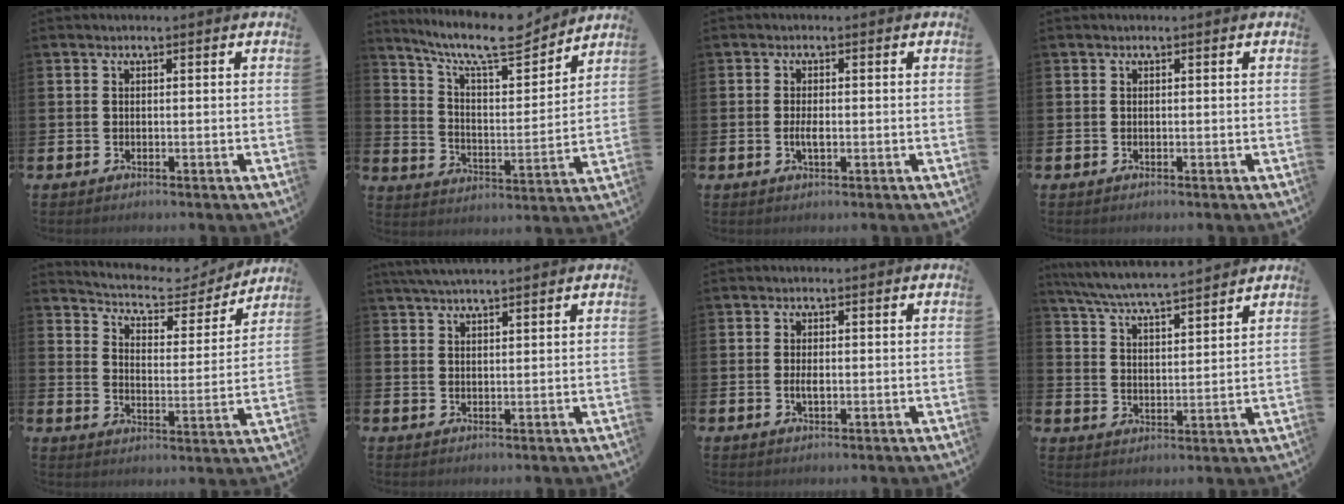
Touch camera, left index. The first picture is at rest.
{"total": 10.6, "force": [9.2, 2.3, 4.8], "torque": [-0.107, -0.059, 0.157]}
{"total": 2.0, "force": [-0.2, 0.7, 1.8], "torque": [-0.029, -0.002, -0.006]}
{"total": 0.0}
{"total": 5.9, "force": [5.4, 2.0, 1.2], "torque": [-0.053, -0.043, 0.089]}
{"total": 1.4, "force": [1.3, 0.1, 0.5], "torque": [-0.008, 0.000, 0.023]}
{"total": 1.6, "force": [-0.1, 0.7, 1.4], "torque": [-0.024, 0.001, -0.004]}
{"total": 6.7, "force": [6.5, -0.1, 1.6], "torque": [-0.057, -0.044, 0.114]}